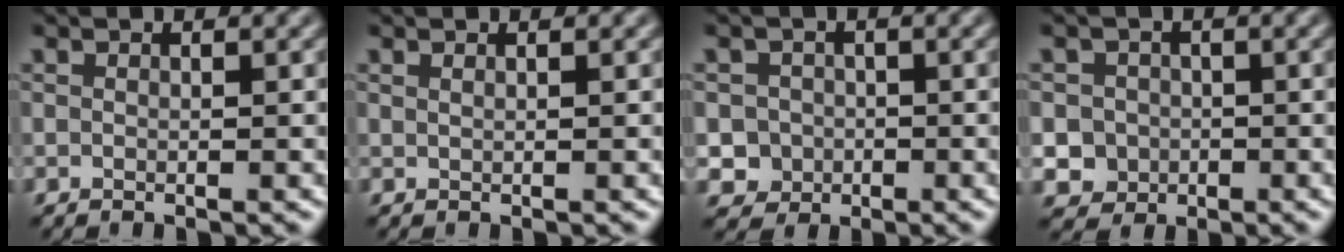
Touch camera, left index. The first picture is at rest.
{"total": 0.0}
{"total": 2.9, "force": [-0.8, 2.8, 0.3], "torque": [0.015, 0.005, -0.022]}
{"total": 3.2, "force": [-0.6, 3.0, 0.6], "torque": [0.006, 0.008, -0.016]}